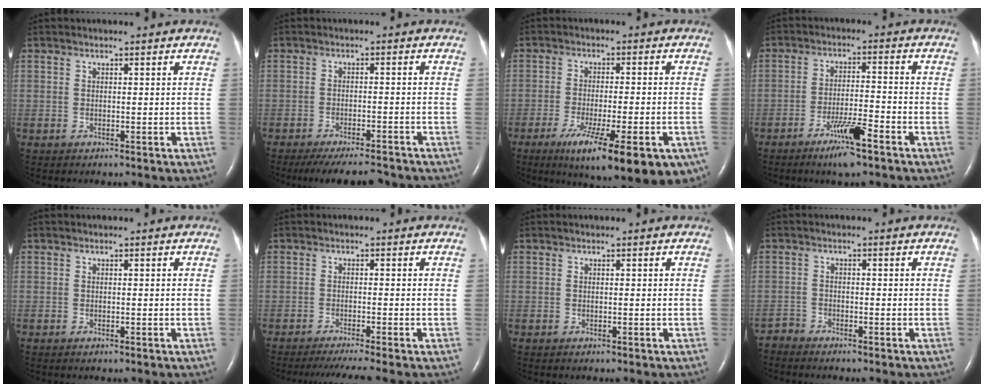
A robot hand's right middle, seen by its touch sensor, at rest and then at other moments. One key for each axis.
{"total": 10.3, "fx": -9.4, "fy": 1.5, "fz": 4.1, "tx": -0.062, "ty": -0.011, "tz": -0.127}
{"total": 18.4, "fx": -11.1, "fy": 3.8, "fz": 14.2, "tx": -0.158, "ty": -0.030, "tz": -0.160}
{"total": 6.8, "fx": -4.4, "fy": 0.2, "fz": 5.2, "tx": -0.103, "ty": -0.012, "tz": -0.078}
{"total": 0.0}
{"total": 5.5, "fx": -4.5, "fy": -1.1, "fz": 2.9, "tx": -0.042, "ty": -0.018, "tz": -0.071}
{"total": 0.0}
{"total": 1.6, "fx": -1.5, "fy": -0.1, "fz": -0.6, "tx": 0.019, "ty": -0.008, "tz": -0.031}